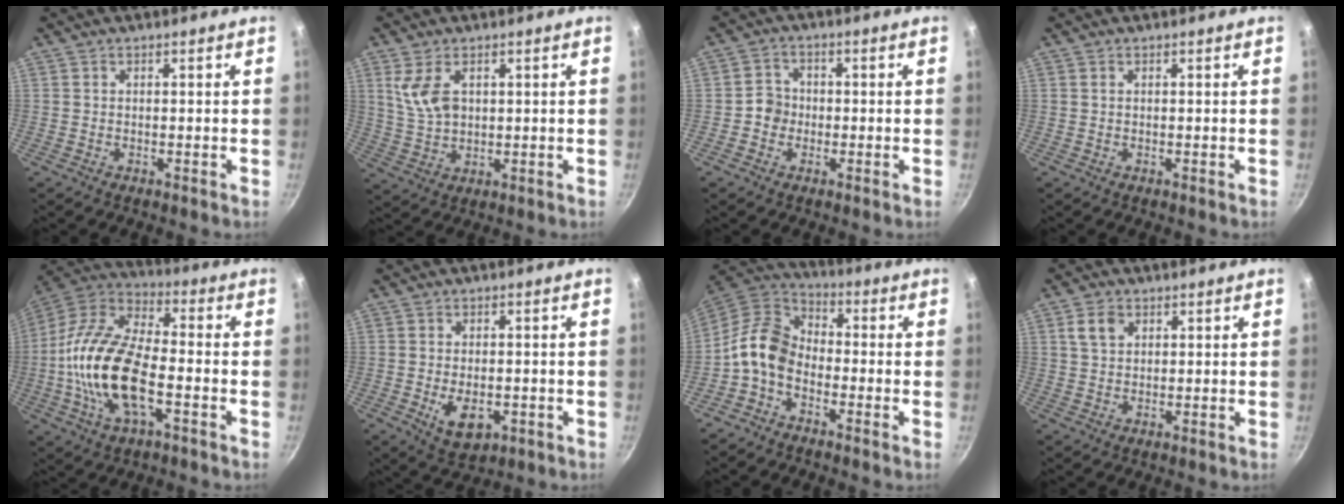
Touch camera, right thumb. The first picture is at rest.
{"total": 7.2, "force": [2.5, 4.3, 5.2], "torque": [-0.092, -0.016, 0.055]}
{"total": 3.8, "force": [-0.9, 3.5, 1.2], "torque": [0.007, 0.015, -0.024]}
{"total": 0.0}
{"total": 19.7, "force": [-4.2, 9.3, 16.9], "torque": [-0.319, 0.035, -0.092]}
{"total": 6.9, "force": [-1.8, 4.2, 5.2], "torque": [-0.071, -0.002, -0.015]}
{"total": 9.8, "force": [-3.1, 6.9, 6.2], "torque": [-0.106, 0.049, -0.084]}
{"total": 4.3, "force": [1.7, 3.1, 2.5], "torque": [-0.032, 0.001, 0.031]}